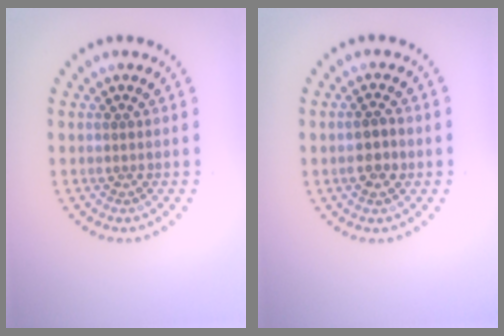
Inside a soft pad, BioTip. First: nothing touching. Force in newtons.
{"total": 2.3, "press": 2.2, "slide": 0.5}